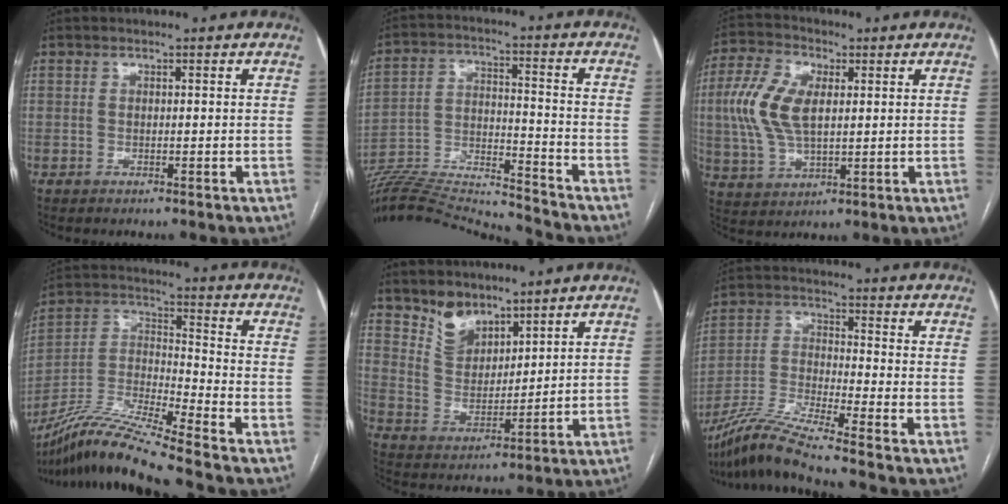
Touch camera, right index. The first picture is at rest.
{"total": 19.6, "force": [-18.9, -0.8, 5.2], "torque": [-0.110, -0.008, -0.310]}
{"total": 10.6, "force": [1.7, 5.2, 9.0], "torque": [-0.217, 0.015, 0.035]}
{"total": 15.1, "force": [-12.6, -1.4, 8.2], "torque": [-0.165, -0.007, -0.236]}
{"total": 7.3, "force": [5.8, 3.6, 2.5], "torque": [-0.054, 0.002, 0.122]}
{"total": 10.0, "force": [-8.7, -1.8, 4.4], "torque": [-0.095, -0.019, -0.167]}